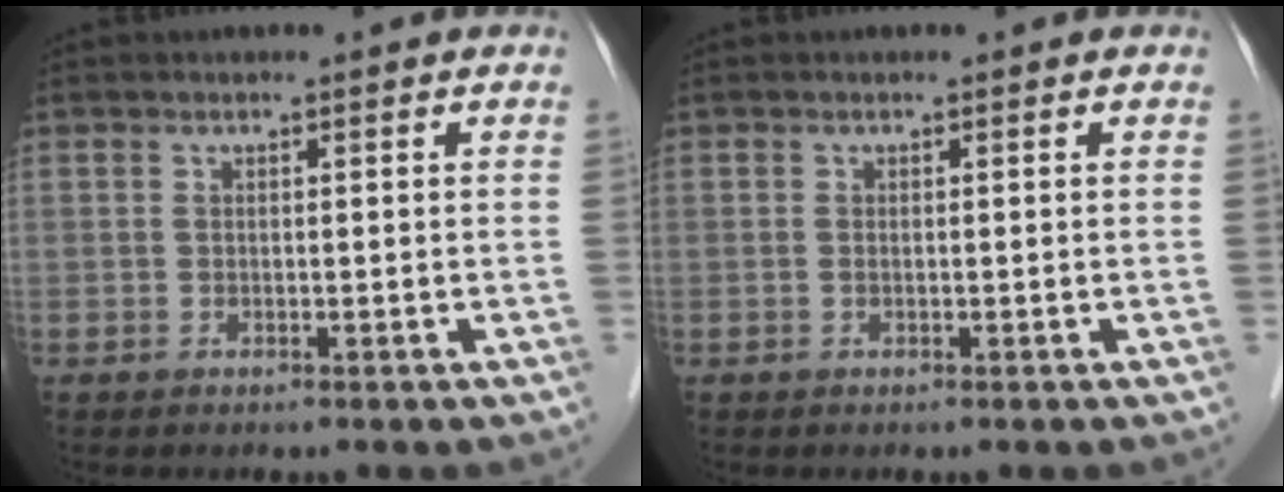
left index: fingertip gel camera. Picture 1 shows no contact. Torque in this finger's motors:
{"motor_torque": [0.12, 0.07, -0.03, 0.00]}